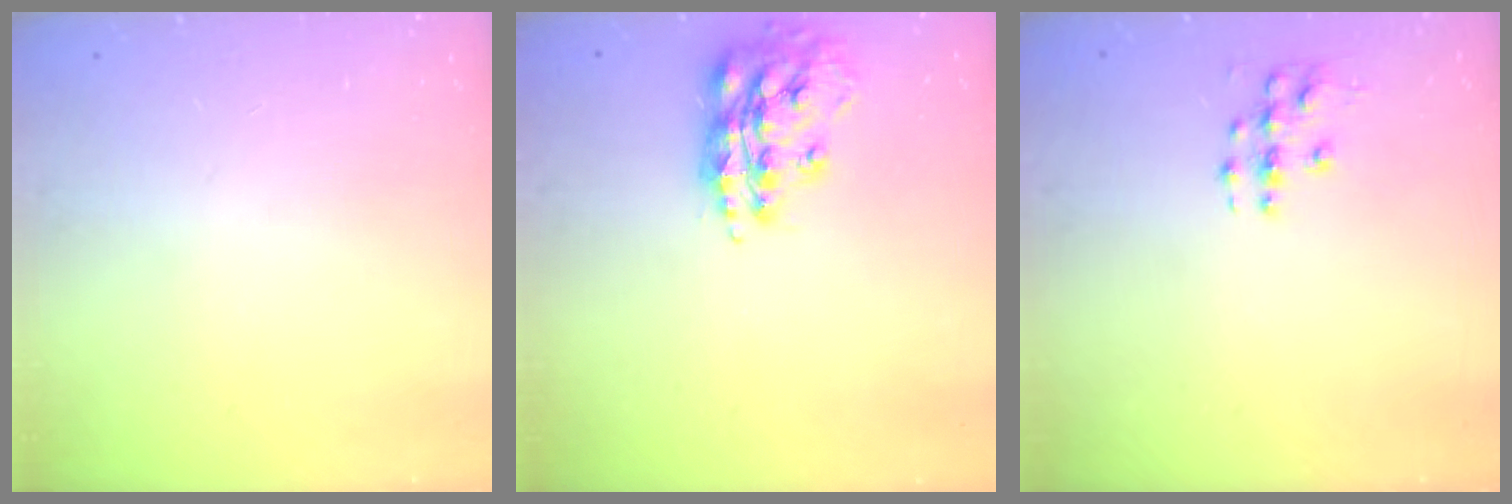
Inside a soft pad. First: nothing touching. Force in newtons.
{"total": 17.4, "press": 17.4, "slide": 1.4}
{"total": 4.2, "press": 4.2, "slide": 0.1}